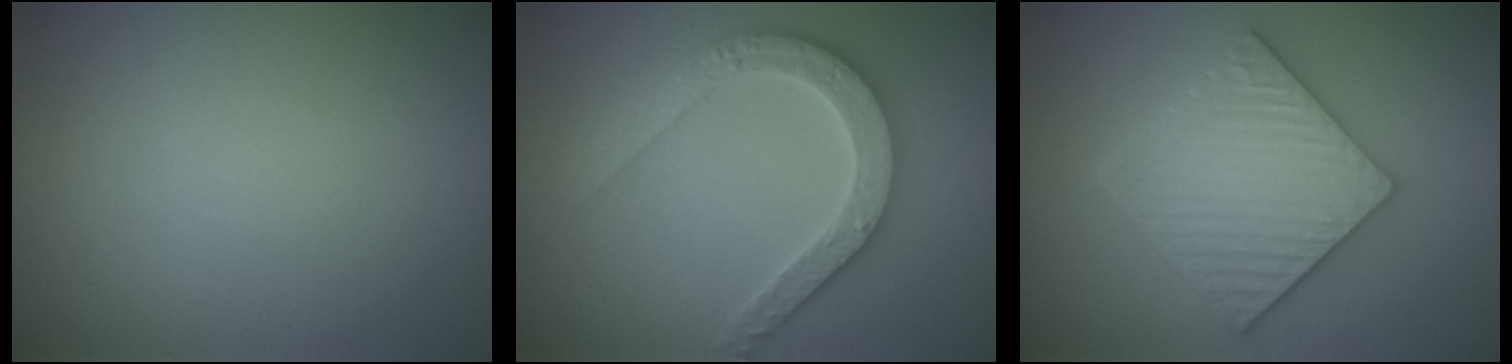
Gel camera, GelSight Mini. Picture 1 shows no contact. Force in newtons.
{"total": 4.9, "press": 4.9, "slide": 0.9}
{"total": 5.9, "press": 5.8, "slide": 1.0}